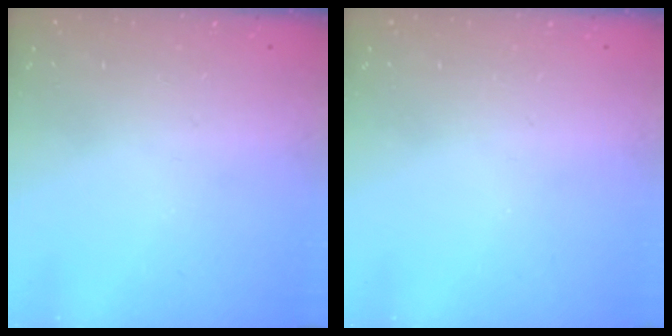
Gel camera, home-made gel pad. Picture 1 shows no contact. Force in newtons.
{"total": 0.0}